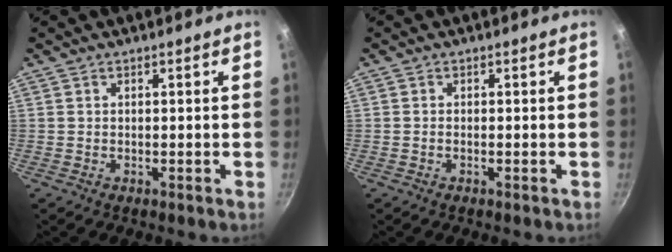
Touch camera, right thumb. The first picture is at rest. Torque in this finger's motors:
{"motor_torque": [-0.11, 0.23, -0.38, 0.18, -0.03]}